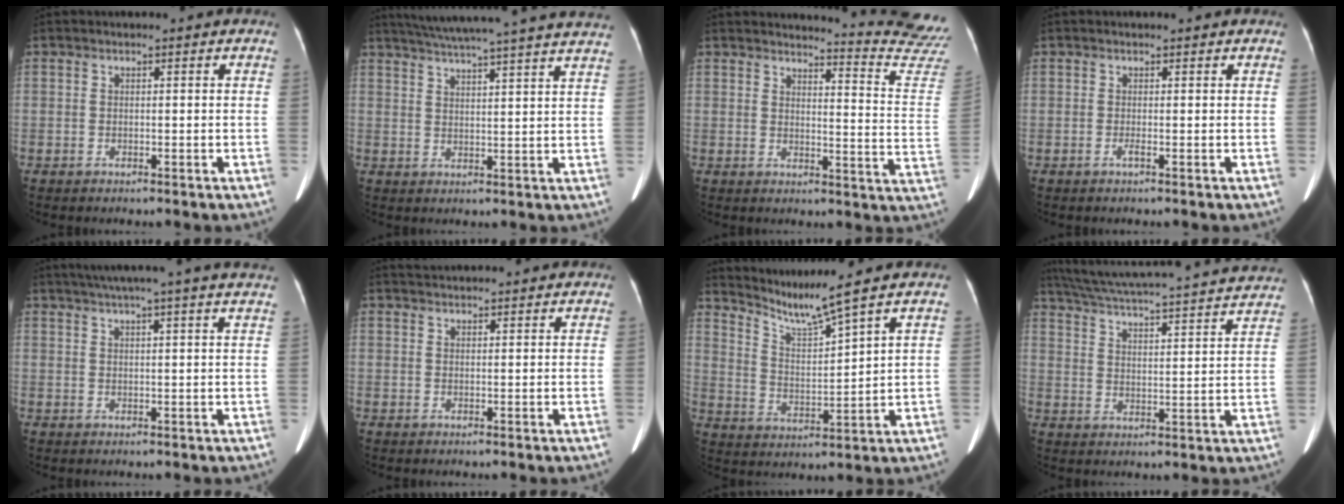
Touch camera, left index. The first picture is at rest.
{"total": 23.9, "force": [21.6, -0.3, 10.4], "torque": [-0.172, -0.007, 0.278]}
{"total": 15.8, "force": [15.6, -2.0, 1.0], "torque": [-0.006, -0.167, 0.147]}
{"total": 0.5, "force": [-0.1, -0.1, 0.5], "torque": [-0.016, 0.002, -0.001]}
{"total": 15.5, "force": [13.1, -1.1, 8.2], "torque": [-0.133, 0.015, 0.164]}
{"total": 6.6, "force": [6.4, 0.6, 1.7], "torque": [-0.026, 0.030, 0.080]}
{"total": 7.4, "force": [6.6, -2.4, 2.5], "torque": [-0.058, -0.023, 0.134]}
{"total": 26.6, "force": [24.5, 1.9, 10.0], "torque": [-0.174, -0.035, 0.317]}